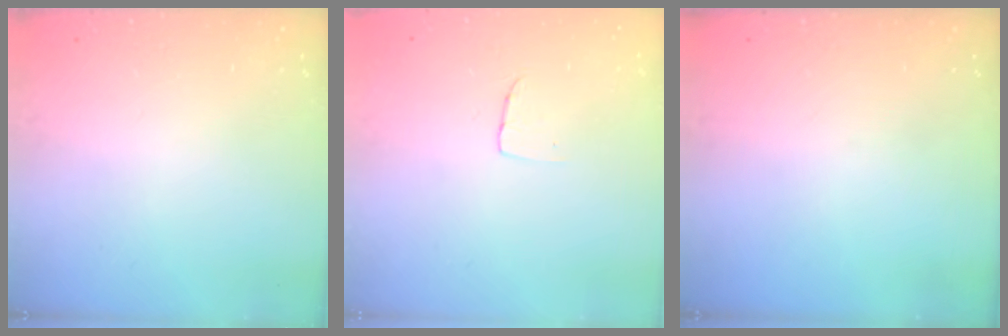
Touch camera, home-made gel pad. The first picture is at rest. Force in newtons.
{"total": 2.9, "press": 2.9, "slide": 0.1}
{"total": 0.0}